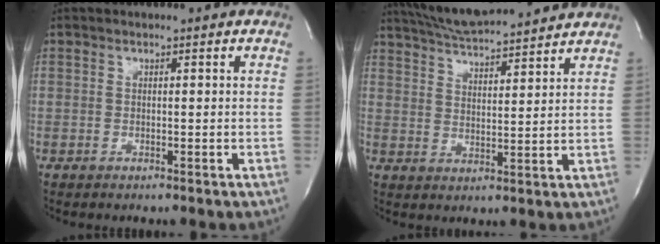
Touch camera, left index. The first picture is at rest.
{"total": 13.9, "force": [12.8, 0.9, 5.3], "torque": [-0.100, 0.018, 0.200]}